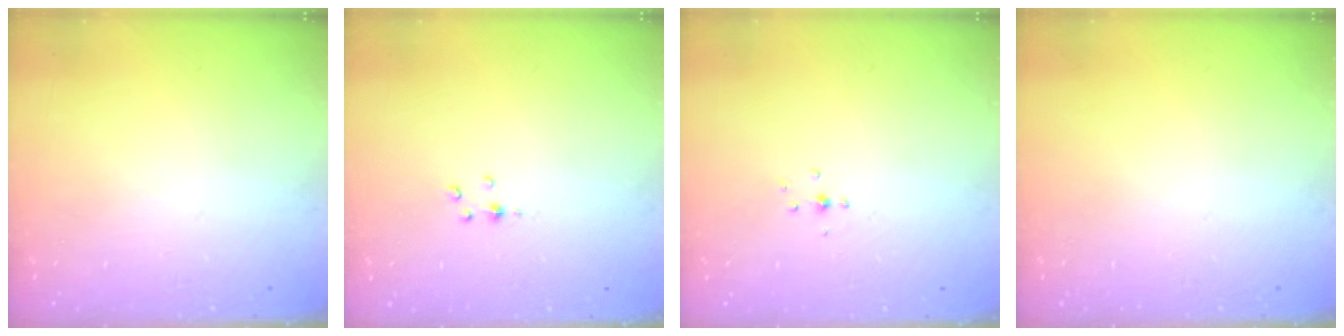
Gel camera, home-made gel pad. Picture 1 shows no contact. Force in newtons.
{"total": 2.0, "press": 2.0, "slide": 0.3}
{"total": 3.1, "press": 3.0, "slide": 0.7}
{"total": 0.0}